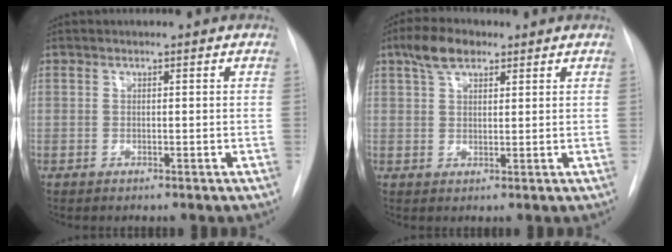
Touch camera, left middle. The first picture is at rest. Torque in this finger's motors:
{"motor_torque": [0.34, -0.22, -0.03, -0.01]}